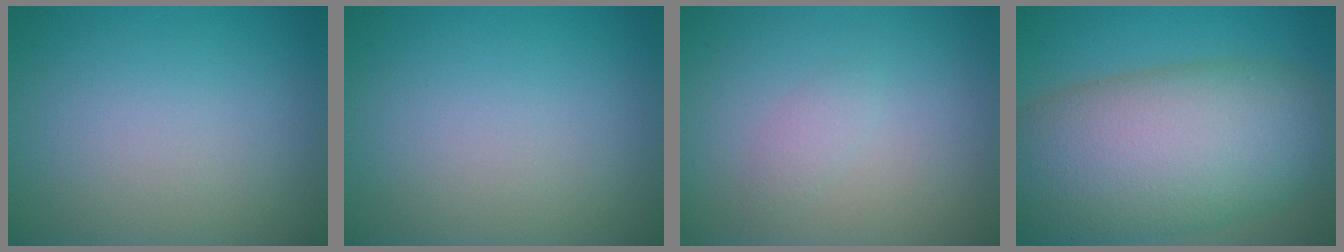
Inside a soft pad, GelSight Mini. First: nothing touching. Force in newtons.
{"total": 0.0}
{"total": 1.0, "press": 1.0, "slide": 0.0}
{"total": 14.3, "press": 14.3, "slide": 0.5}